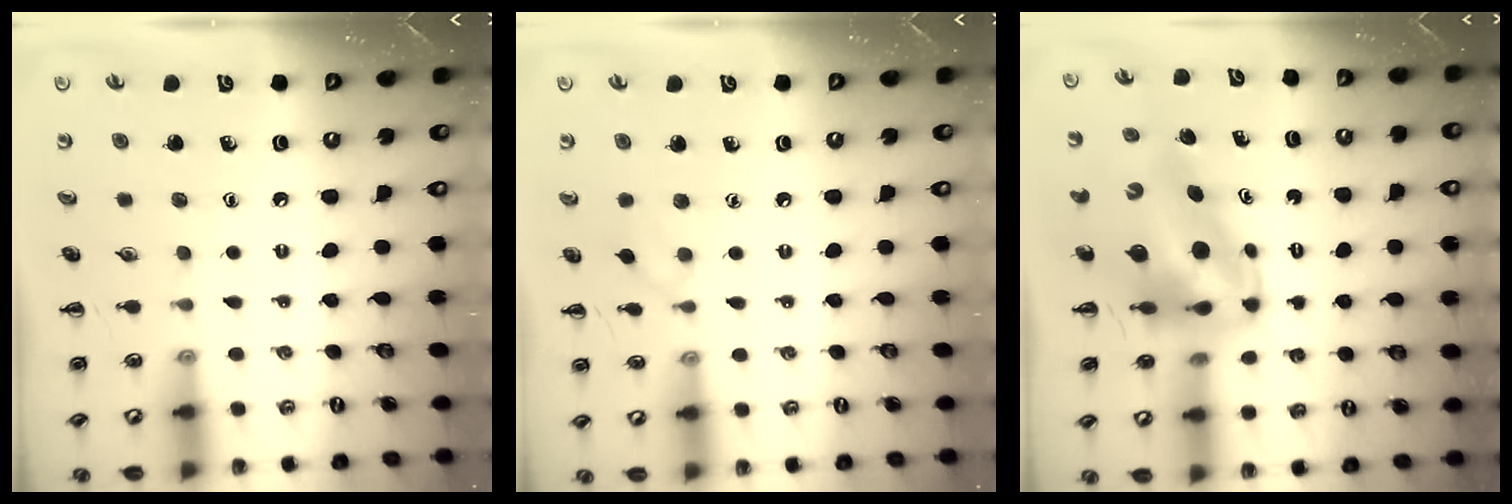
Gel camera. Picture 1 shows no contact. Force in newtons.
{"total": 3.7, "press": 3.4, "slide": 1.4}
{"total": 11.0, "press": 10.5, "slide": 3.5}